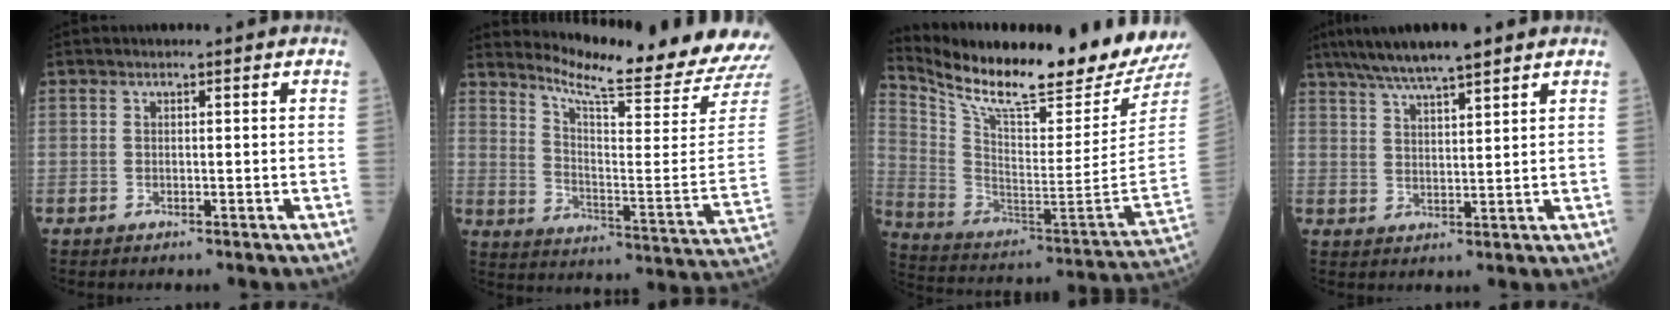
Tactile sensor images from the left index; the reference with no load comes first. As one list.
[{"total": 19.3, "force": [18.5, -2.2, 5.0], "torque": [-0.102, -0.132, 0.242]}, {"total": 24.5, "force": [22.0, 0.8, 10.7], "torque": [-0.208, -0.092, 0.338]}, {"total": 9.7, "force": [7.7, 0.8, 5.8], "torque": [-0.102, 0.029, 0.132]}]